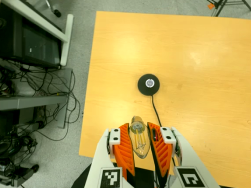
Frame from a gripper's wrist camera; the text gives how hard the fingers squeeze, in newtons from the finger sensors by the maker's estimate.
{"total": 22.2, "left": 24.7, "right": 19.7}